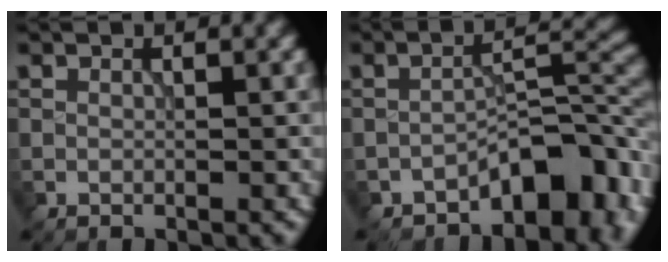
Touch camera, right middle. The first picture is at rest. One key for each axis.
{"total": 7.0, "fx": -4.1, "fy": 3.0, "fz": 4.8, "tx": -0.047, "ty": 0.013, "tz": -0.069}